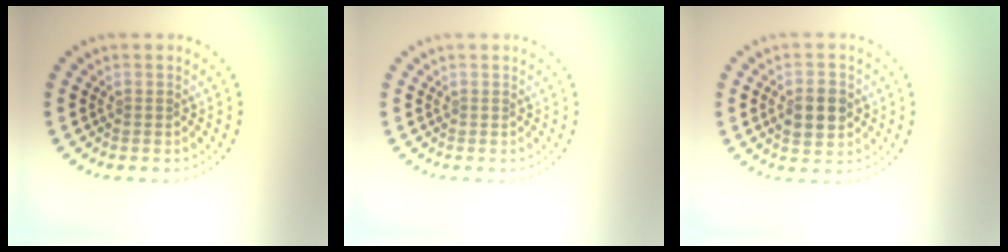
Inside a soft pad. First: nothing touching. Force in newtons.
{"total": 0.0}
{"total": 3.8, "press": 3.8, "slide": 0.2}